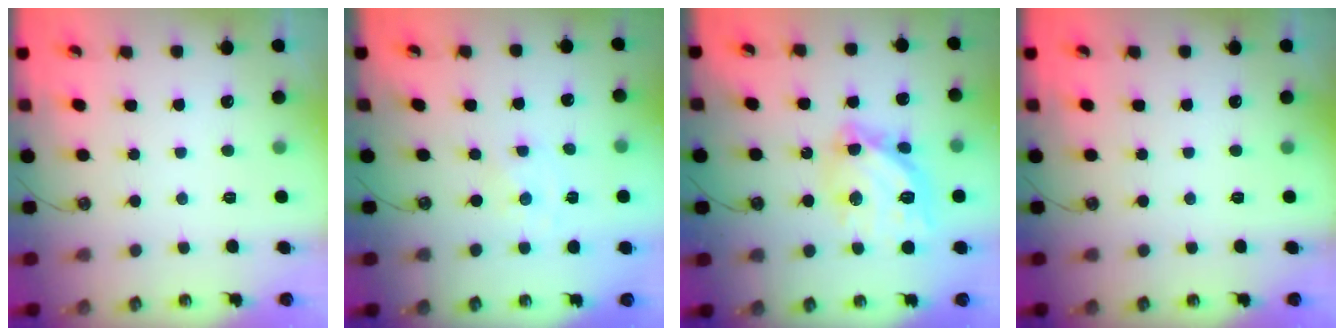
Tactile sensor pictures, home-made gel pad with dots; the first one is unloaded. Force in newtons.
{"total": 0.0}
{"total": 14.4, "press": 14.4, "slide": 1.4}
{"total": 0.0}